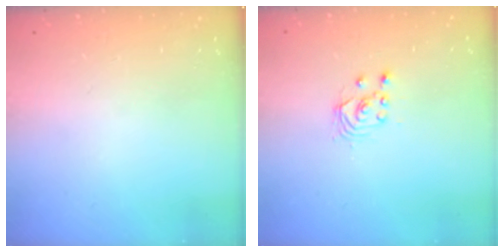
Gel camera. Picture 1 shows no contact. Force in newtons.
{"total": 2.5, "press": 2.5, "slide": 0.2}